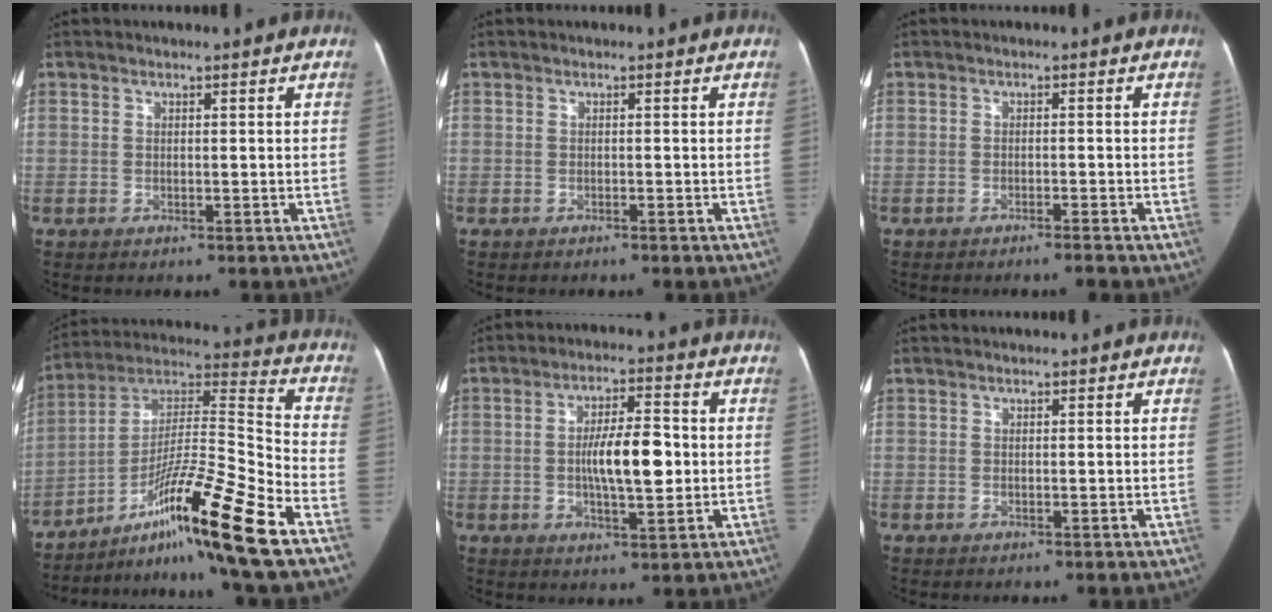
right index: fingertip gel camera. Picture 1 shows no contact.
{"total": 0.0}
{"total": 1.6, "force": [-1.4, -0.2, 0.7], "torque": [-0.014, 0.001, -0.023]}
{"total": 21.0, "force": [-12.6, -0.8, 16.8], "torque": [-0.289, 0.000, -0.212]}
{"total": 9.3, "force": [-0.3, 2.8, 8.9], "torque": [-0.158, 0.014, -0.005]}
{"total": 0.0}